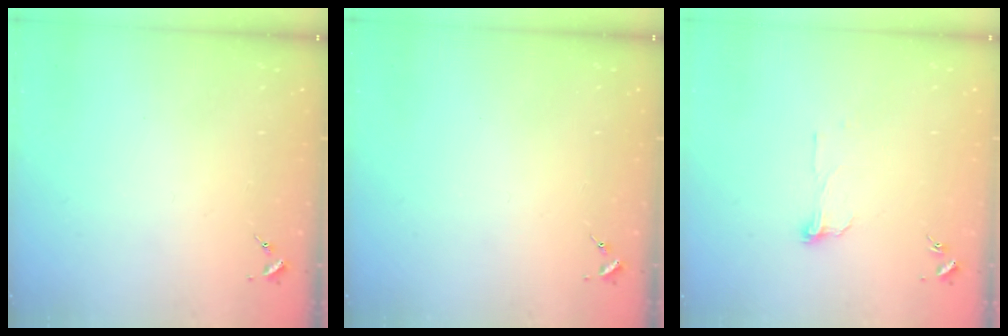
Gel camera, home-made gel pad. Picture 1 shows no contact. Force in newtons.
{"total": 0.0}
{"total": 6.0, "press": 6.0, "slide": 0.5}